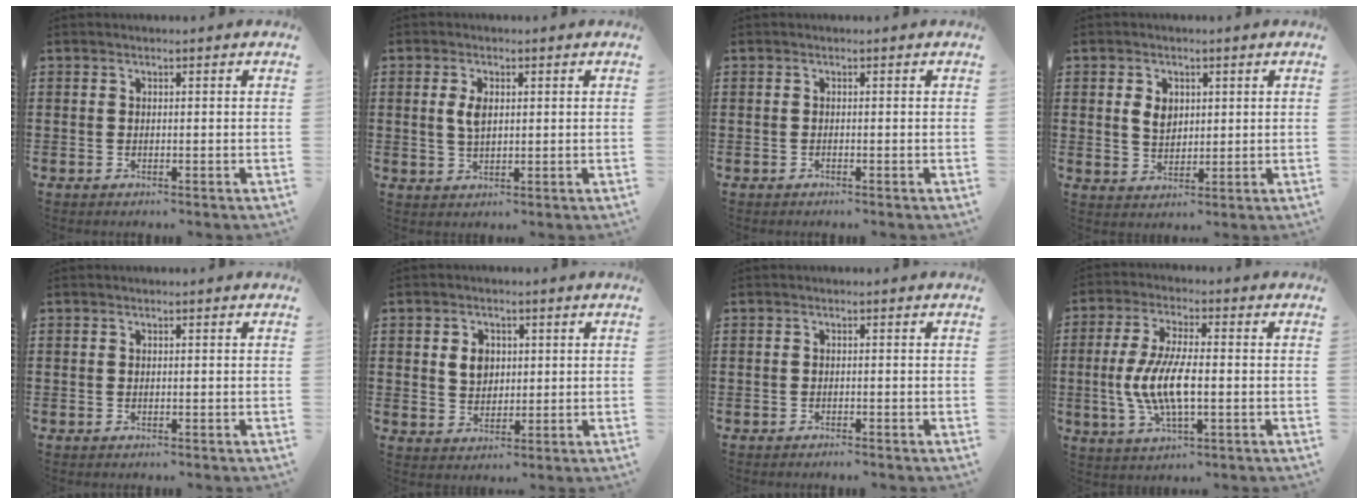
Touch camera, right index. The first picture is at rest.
{"total": 3.4, "force": [0.7, 1.7, 2.9], "torque": [-0.060, 0.008, 0.012]}
{"total": 0.0}
{"total": 3.8, "force": [0.9, 2.8, 2.4], "torque": [-0.056, 0.010, 0.015]}
{"total": 0.0}
{"total": 4.0, "force": [0.9, 3.2, 2.2], "torque": [-0.054, 0.013, 0.014]}
{"total": 0.5, "force": [-0.5, 0.0, 0.1], "torque": [-0.005, -0.003, -0.010]}
{"total": 8.8, "force": [-1.4, 2.9, 8.2], "torque": [-0.183, -0.010, -0.033]}